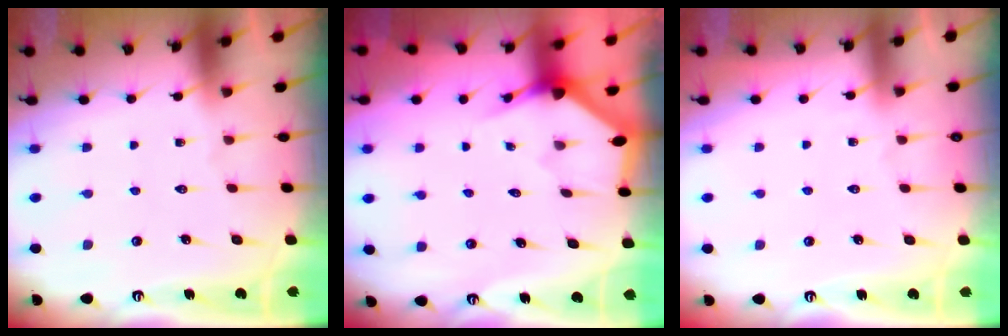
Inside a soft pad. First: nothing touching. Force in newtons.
{"total": 2.6, "press": 2.6, "slide": 0.2}
{"total": 3.2, "press": 3.2, "slide": 0.4}